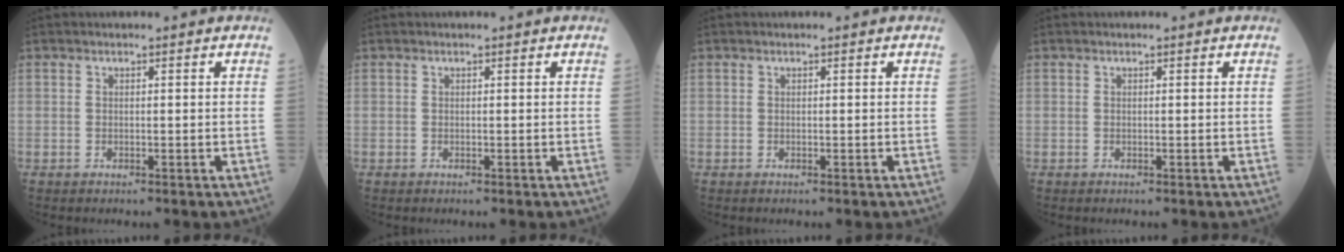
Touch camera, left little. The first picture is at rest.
{"total": 0.0}
{"total": 0.0}
{"total": 0.0}